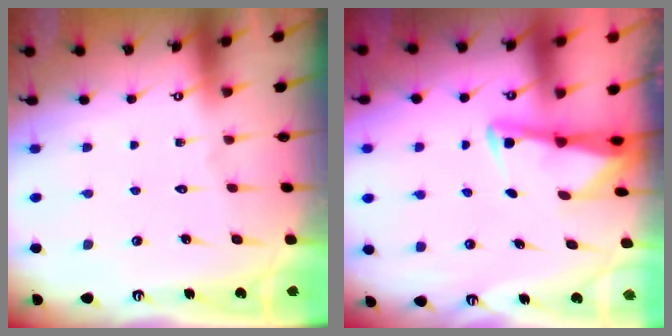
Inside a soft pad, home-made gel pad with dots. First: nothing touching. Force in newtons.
{"total": 2.9, "press": 2.8, "slide": 0.4}